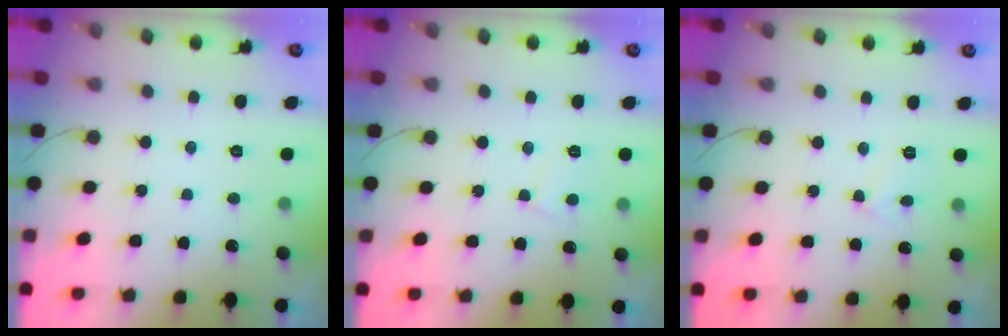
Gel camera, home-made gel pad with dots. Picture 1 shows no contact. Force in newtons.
{"total": 3.8, "press": 3.8, "slide": 0.4}
{"total": 3.5, "press": 3.5, "slide": 0.4}